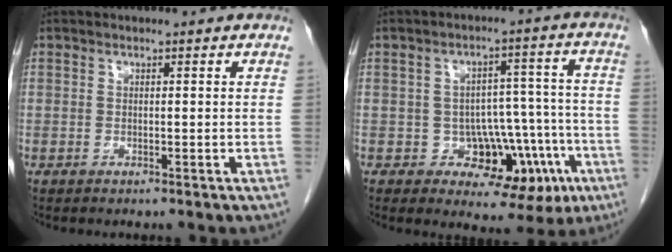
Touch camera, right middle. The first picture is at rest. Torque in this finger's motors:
{"motor_torque": [0.15, -0.27, 0.05, 0.00]}